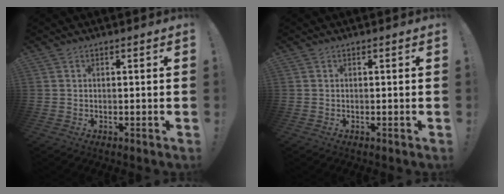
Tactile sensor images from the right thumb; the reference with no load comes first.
{"total": 0.0}